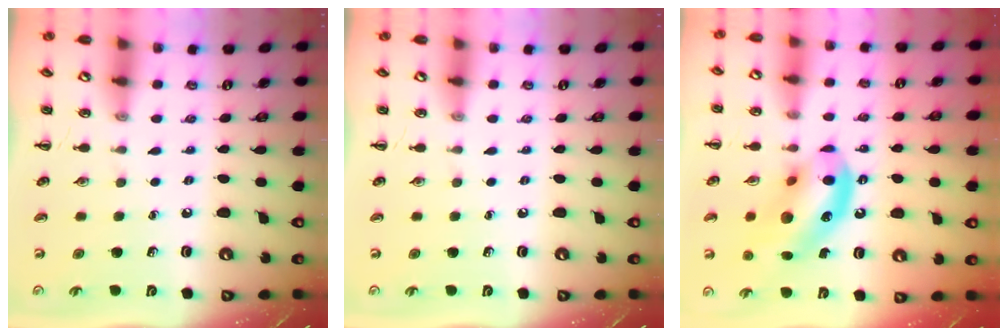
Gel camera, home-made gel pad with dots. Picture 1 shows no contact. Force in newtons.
{"total": 0.0}
{"total": 14.9, "press": 14.4, "slide": 3.9}